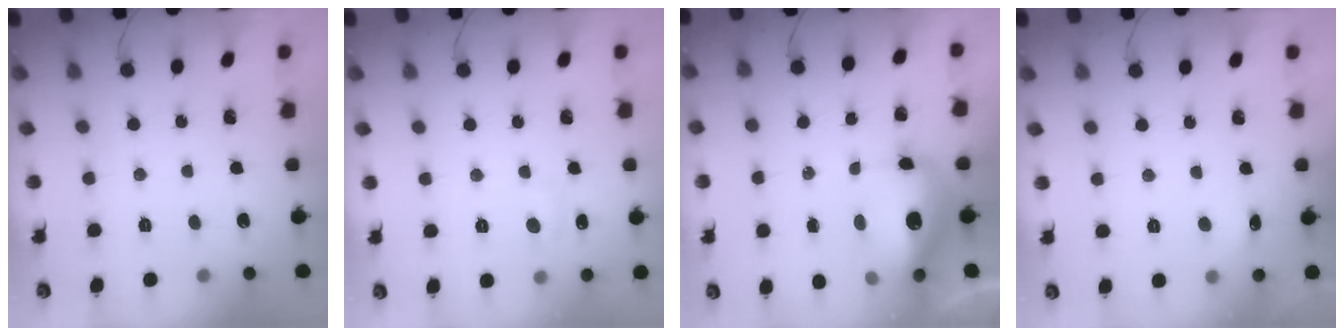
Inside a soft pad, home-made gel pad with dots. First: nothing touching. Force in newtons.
{"total": 5.1, "press": 4.8, "slide": 1.5}
{"total": 14.9, "press": 14.6, "slide": 3.1}
{"total": 4.7, "press": 4.5, "slide": 1.2}